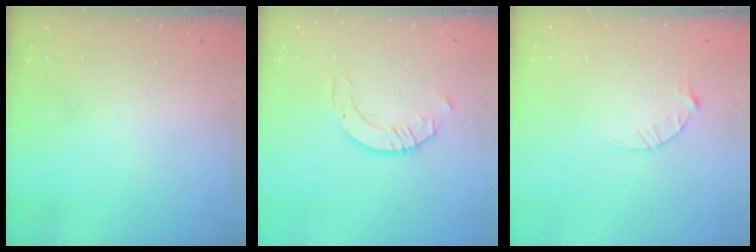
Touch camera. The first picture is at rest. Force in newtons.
{"total": 3.3, "press": 3.3, "slide": 0.3}
{"total": 2.9, "press": 2.9, "slide": 0.4}